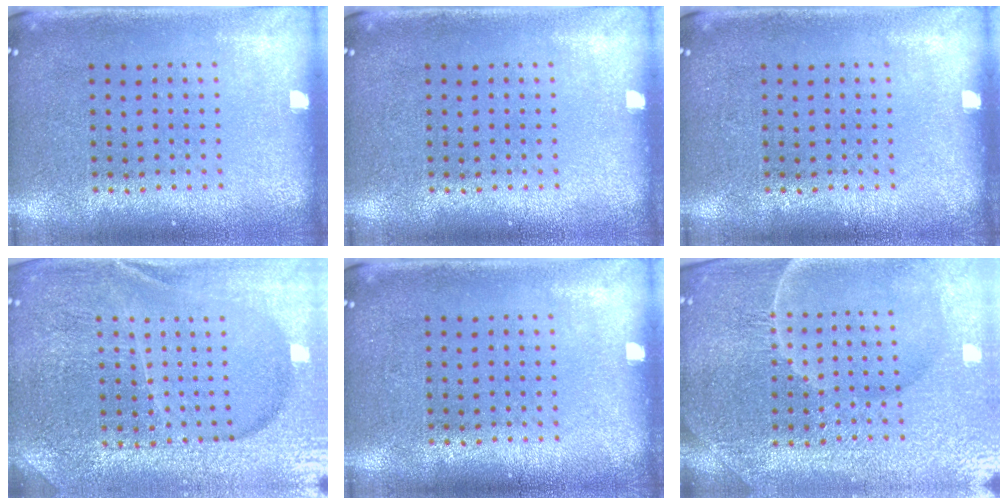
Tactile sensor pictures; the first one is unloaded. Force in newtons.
{"total": 0.0}
{"total": 0.0}
{"total": 4.9, "press": 4.5, "slide": 1.8}
{"total": 0.0}
{"total": 5.2, "press": 4.9, "slide": 1.7}